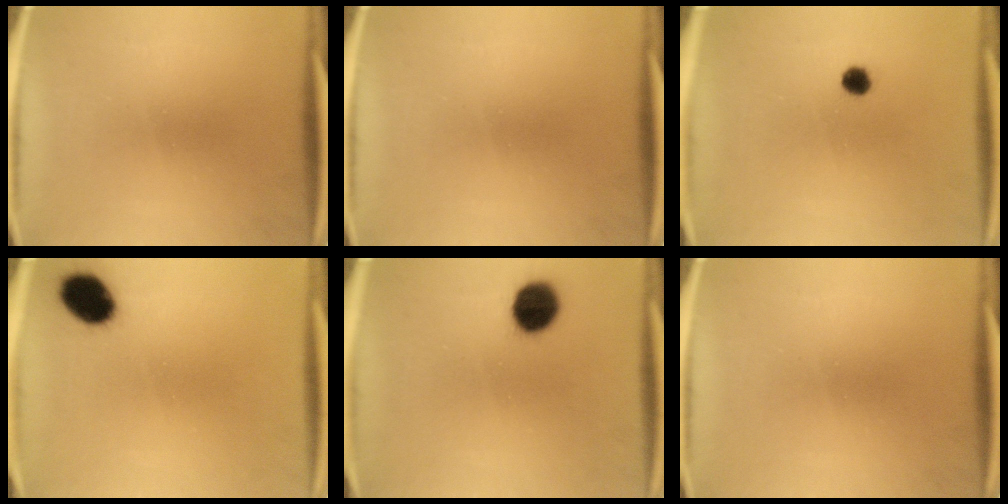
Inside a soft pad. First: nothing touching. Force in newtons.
{"total": 0.0}
{"total": 2.3}
{"total": 8.7}
{"total": 9.0}
{"total": 0.0}